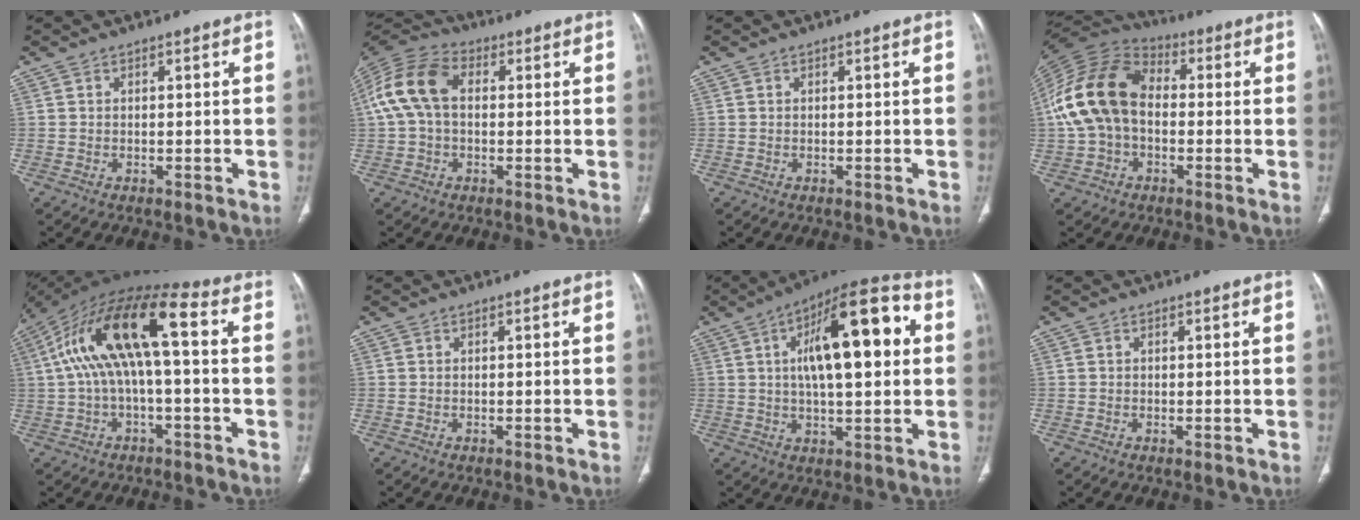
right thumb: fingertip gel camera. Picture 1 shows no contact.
{"total": 12.0, "force": [1.3, 7.9, 8.9], "torque": [-0.188, 0.036, 0.016]}
{"total": 0.0}
{"total": 16.3, "force": [-0.3, 11.4, 11.7], "torque": [-0.233, 0.038, -0.016]}
{"total": 16.4, "force": [1.5, 5.9, 15.3], "torque": [-0.299, 0.059, 0.021]}
{"total": 0.0}
{"total": 19.5, "force": [3.8, 7.2, 17.8], "torque": [-0.253, 0.022, 0.051]}
{"total": 0.0}